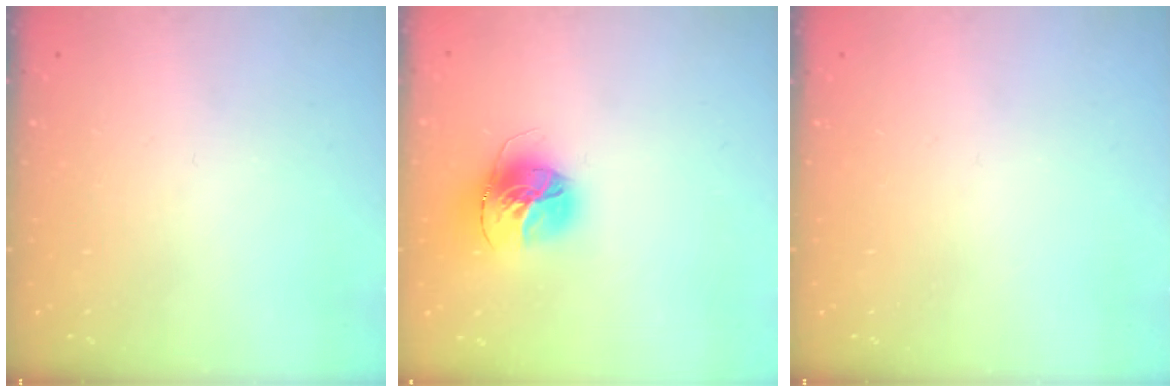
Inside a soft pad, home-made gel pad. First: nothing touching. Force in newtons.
{"total": 15.4, "press": 15.3, "slide": 1.7}
{"total": 0.0}